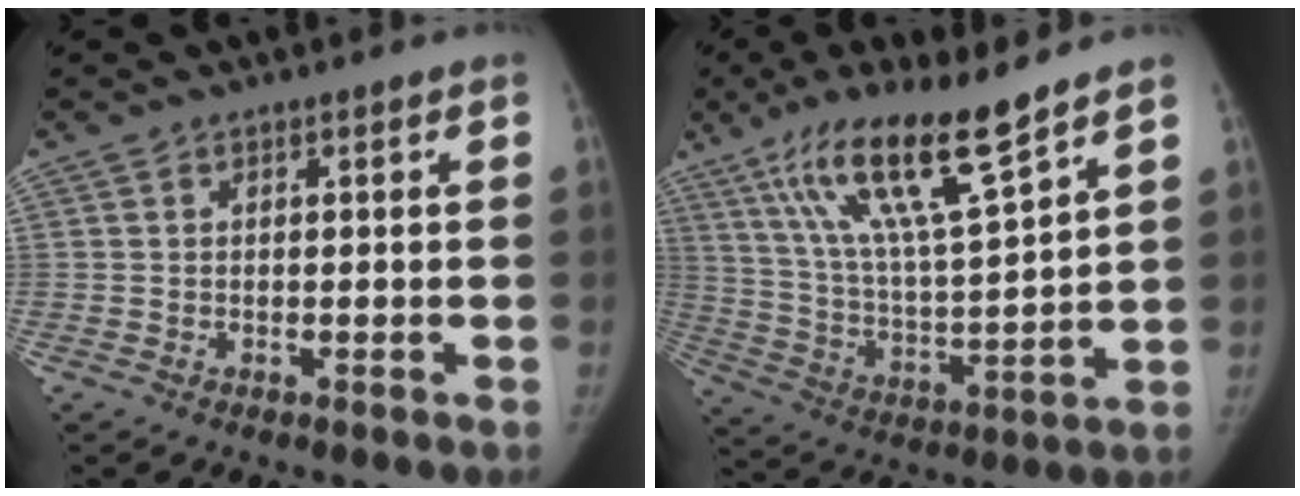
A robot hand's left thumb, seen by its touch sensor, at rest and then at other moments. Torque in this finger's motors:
{"motor_torque": [0.50, -0.09, 1.49, -1.28, 0.56]}